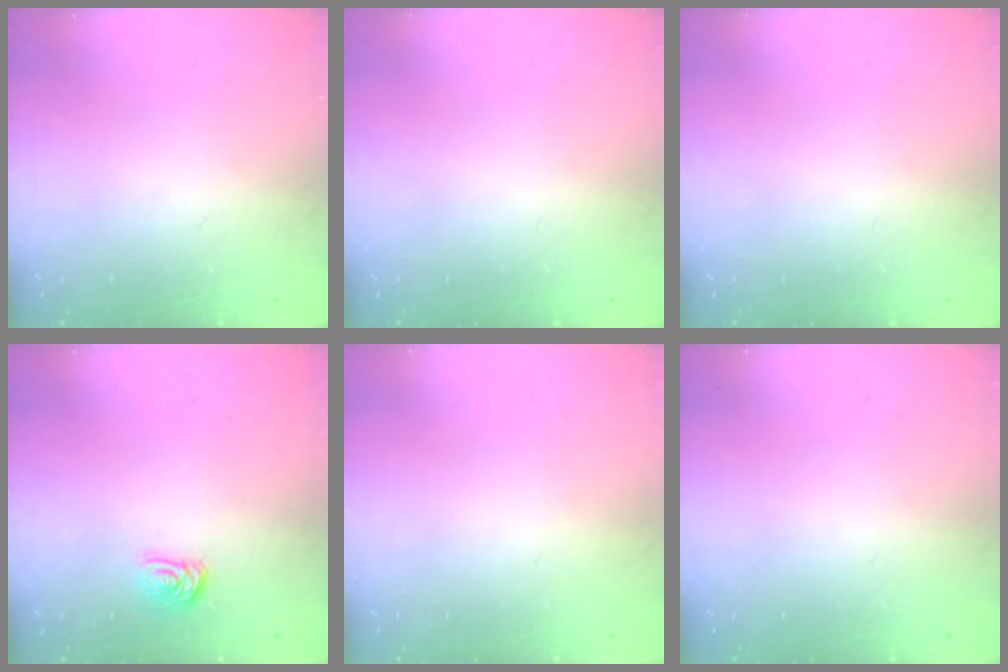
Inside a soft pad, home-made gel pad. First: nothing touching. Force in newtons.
{"total": 0.0}
{"total": 0.0}
{"total": 3.6, "press": 3.6, "slide": 0.6}
{"total": 0.0}
{"total": 0.0}